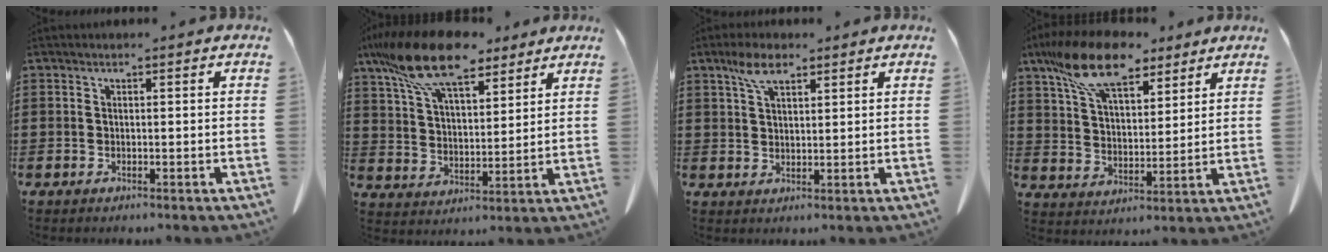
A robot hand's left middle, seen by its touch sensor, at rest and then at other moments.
{"total": 14.9, "force": [11.0, 4.7, 8.8], "torque": [-0.211, -0.027, 0.202]}
{"total": 5.0, "force": [3.1, 2.0, 3.4], "torque": [-0.075, 0.005, 0.057]}
{"total": 13.5, "force": [9.7, 5.2, 7.9], "torque": [-0.172, -0.018, 0.182]}